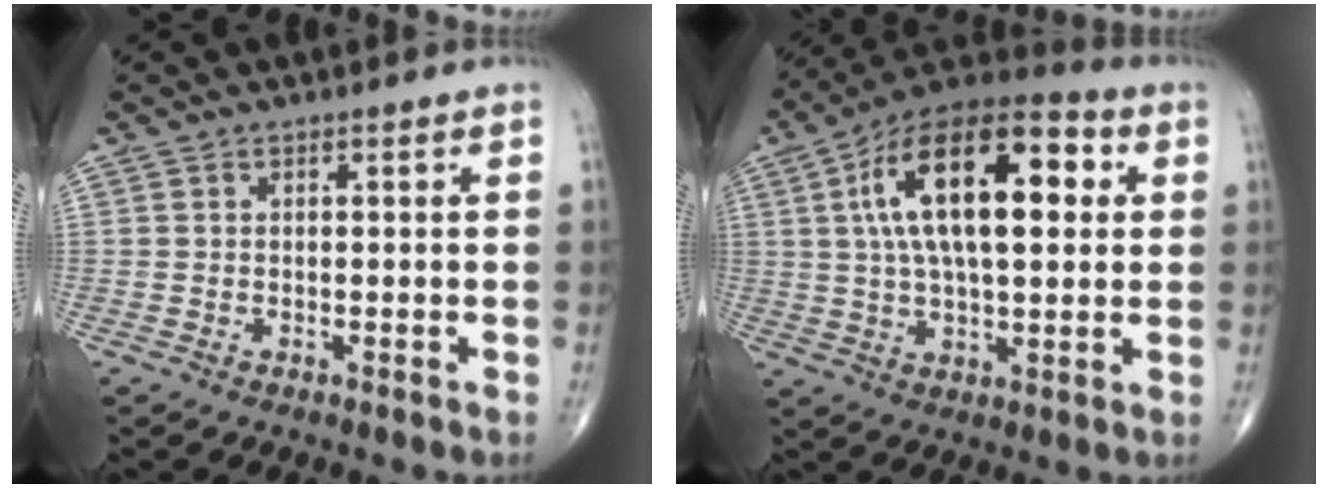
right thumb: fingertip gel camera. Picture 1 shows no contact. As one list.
[{"total": 21.9, "force": [4.9, 9.9, 19.0], "torque": [-0.308, 0.018, 0.070]}]